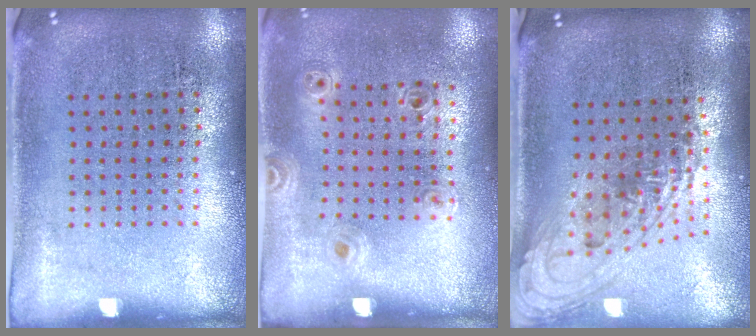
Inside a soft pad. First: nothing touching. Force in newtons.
{"total": 1.0, "press": 1.0, "slide": 0.2}
{"total": 1.7, "press": 1.3, "slide": 1.0}